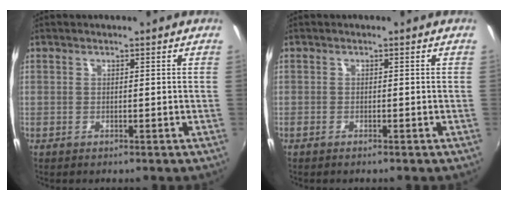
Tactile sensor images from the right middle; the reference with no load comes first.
{"total": 0.7, "force": [-0.6, 0.1, 0.3], "torque": [-0.005, -0.004, -0.014]}